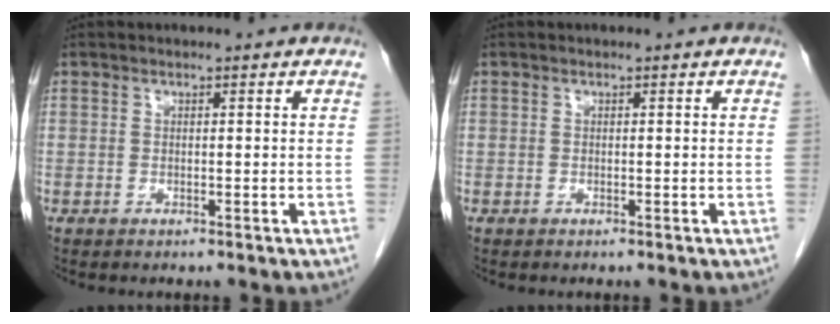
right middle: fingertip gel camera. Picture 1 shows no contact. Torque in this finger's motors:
{"motor_torque": [0.10, 0.10, 0.00, 0.00]}